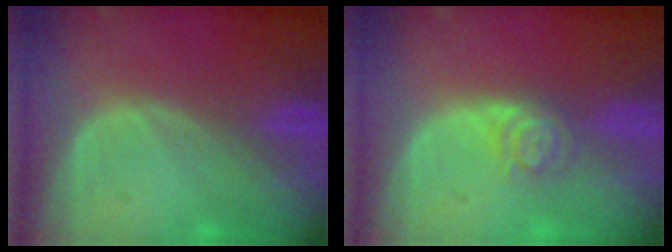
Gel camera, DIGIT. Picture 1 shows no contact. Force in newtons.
{"total": 4.1, "press": 3.8, "slide": 1.7}